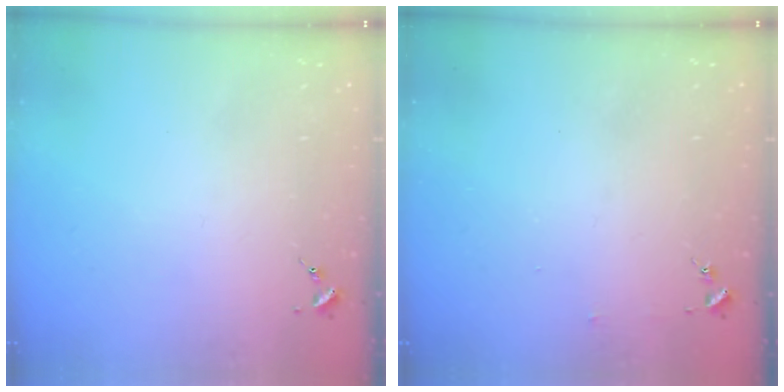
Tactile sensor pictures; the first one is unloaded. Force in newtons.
{"total": 2.5, "press": 2.5, "slide": 0.2}